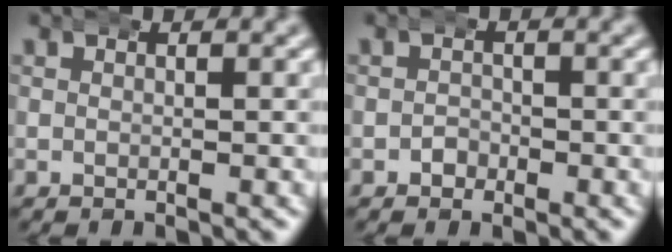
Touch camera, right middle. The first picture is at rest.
{"total": 0.9, "force": [-0.5, 0.8, -0.2], "torque": [0.005, 0.002, -0.017]}